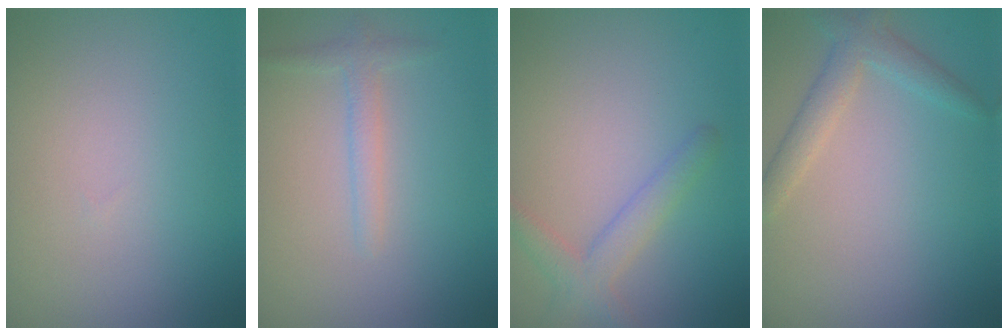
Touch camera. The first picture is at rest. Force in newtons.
{"total": 1.6, "press": 1.6, "slide": 0.1}
{"total": 2.7, "press": 2.7, "slide": 0.2}
{"total": 2.6, "press": 2.6, "slide": 0.1}